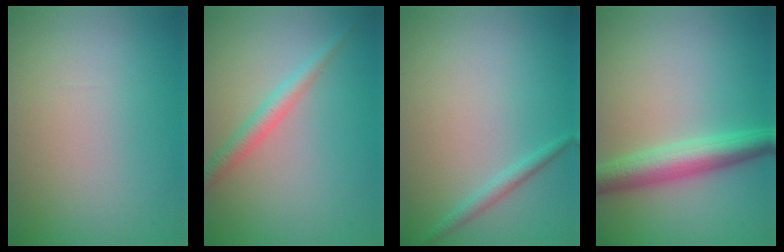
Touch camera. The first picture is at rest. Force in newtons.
{"total": 2.4, "press": 2.4, "slide": 0.1}
{"total": 1.3, "press": 1.3, "slide": 0.0}
{"total": 4.7, "press": 4.7, "slide": 0.0}